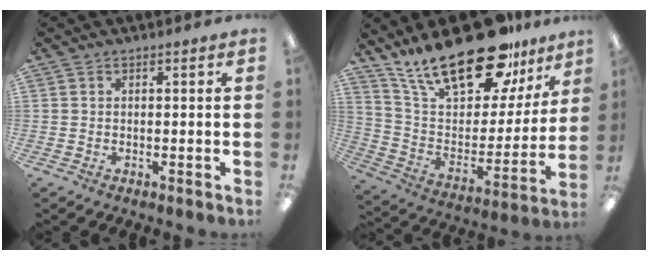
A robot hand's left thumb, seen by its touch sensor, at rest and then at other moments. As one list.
[{"total": 25.4, "force": [18.9, 9.7, 13.9], "torque": [-0.243, -0.121, 0.328]}]